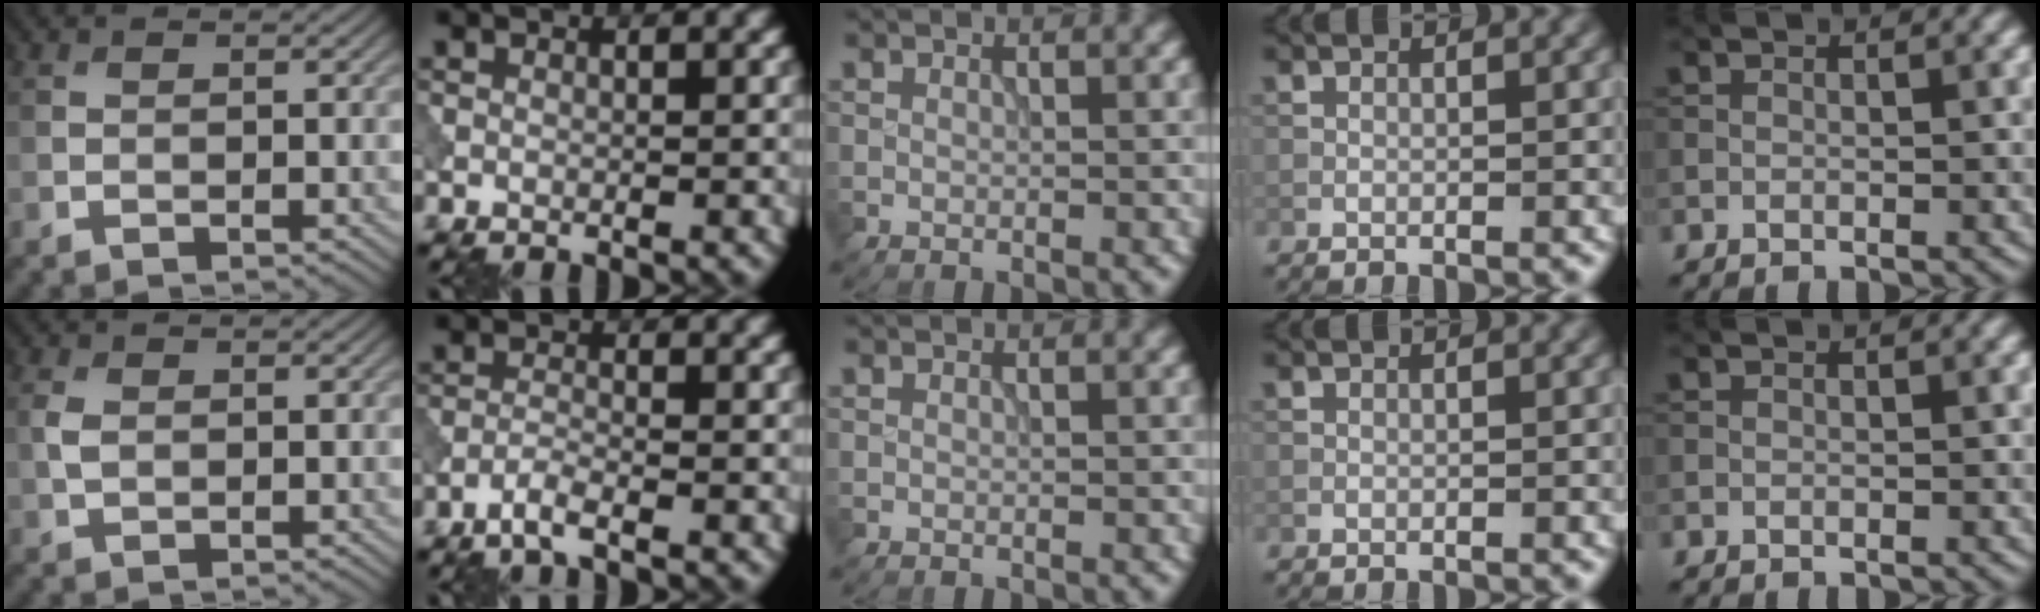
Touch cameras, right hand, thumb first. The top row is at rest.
{"thumb": {"total": 2.0, "force": [0.2, 1.3, 1.5], "torque": [-0.043, 0.002, 0.005]}, "index": {"total": 2.0, "force": [-1.4, 0.2, 1.4], "torque": [-0.025, 0.004, -0.038]}}